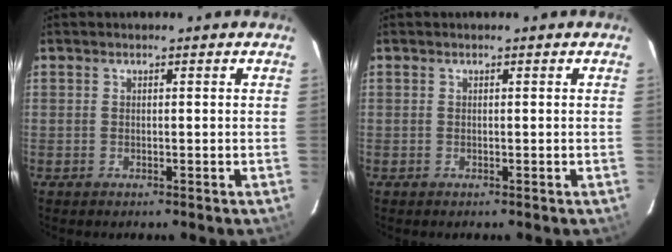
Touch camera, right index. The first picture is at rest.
{"total": 0.0}